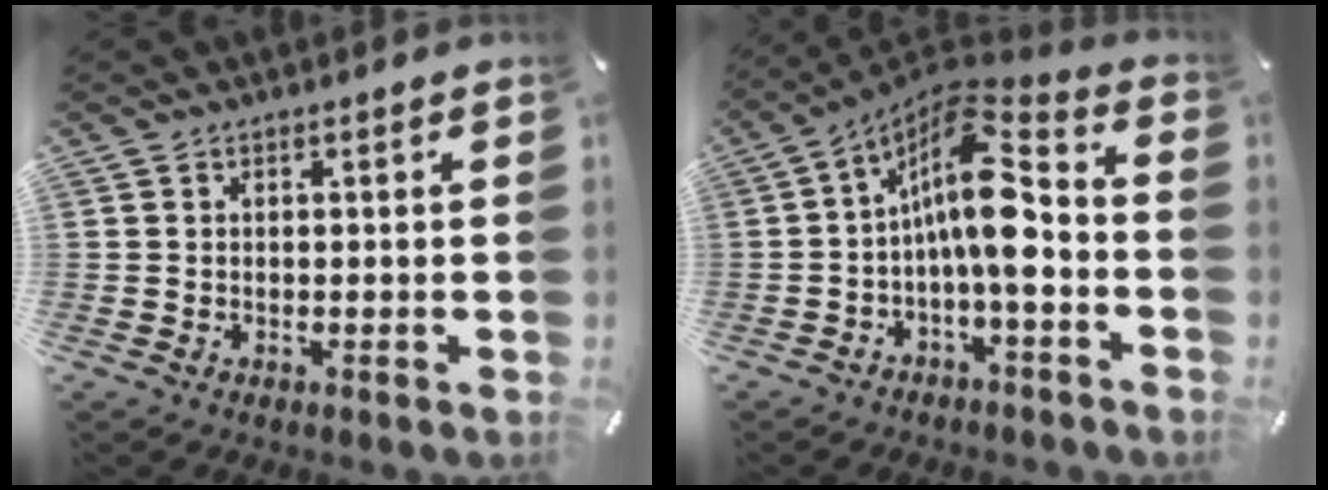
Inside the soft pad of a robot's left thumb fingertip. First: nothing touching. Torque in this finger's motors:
{"motor_torque": [1.05, 3.96, 1.71, 1.06, 0.24]}